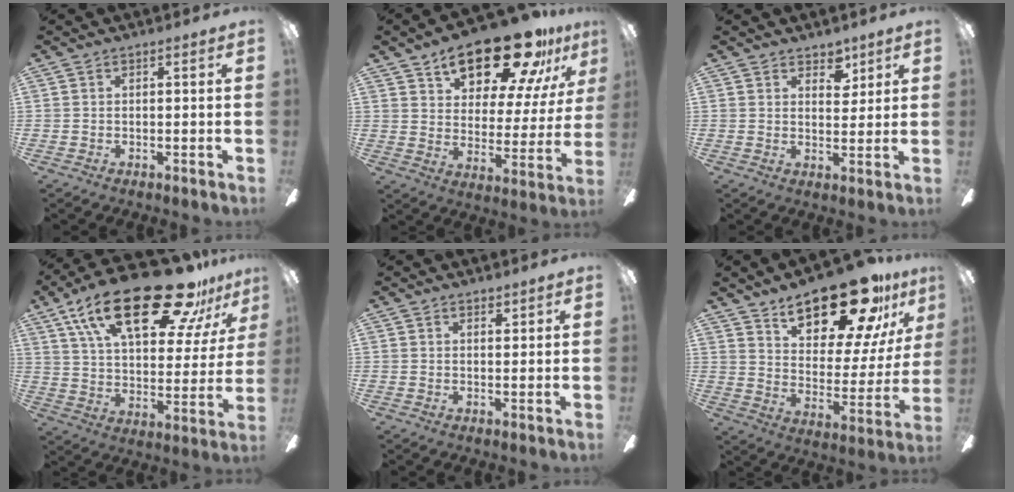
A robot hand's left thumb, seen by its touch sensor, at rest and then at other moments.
{"total": 21.3, "force": [14.9, 8.7, 12.5], "torque": [-0.195, -0.086, 0.252]}
{"total": 5.0, "force": [3.7, 2.8, 1.6], "torque": [-0.002, -0.020, 0.062]}
{"total": 30.1, "force": [18.8, 12.0, 20.2], "torque": [-0.324, -0.107, 0.311]}
{"total": 1.1, "force": [1.0, 0.4, 0.4], "torque": [-0.001, -0.004, 0.016]}
{"total": 22.9, "force": [16.6, 8.5, 13.3], "torque": [-0.202, -0.105, 0.279]}